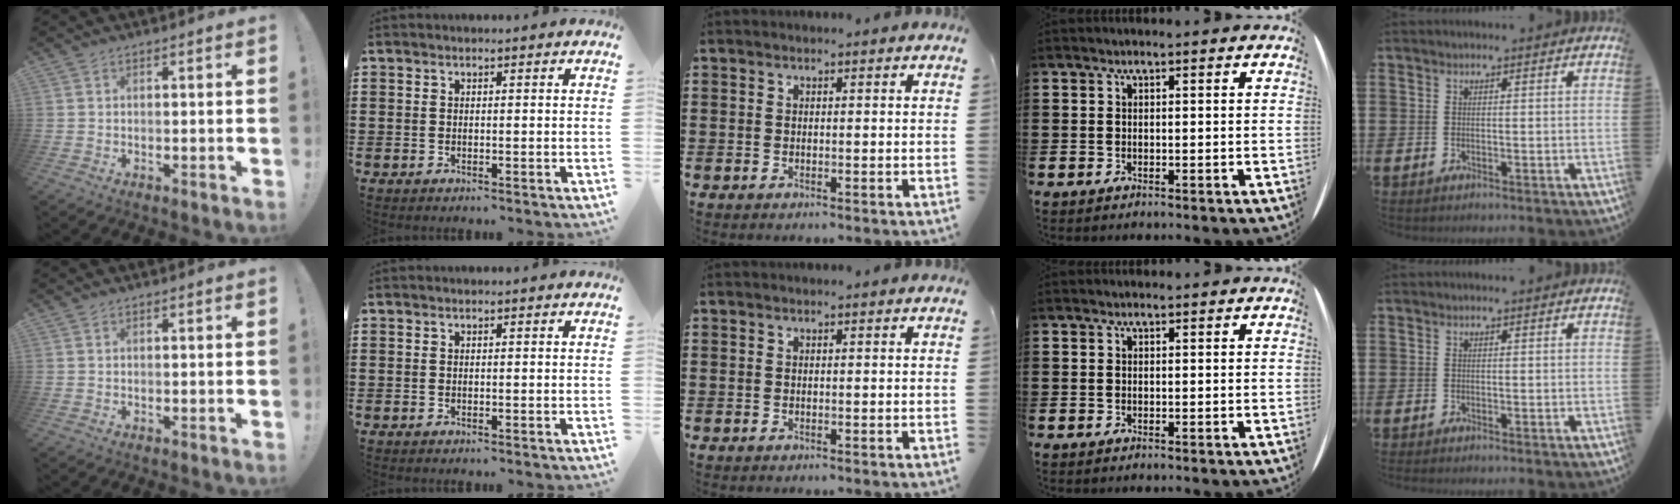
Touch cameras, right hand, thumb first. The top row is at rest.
{}